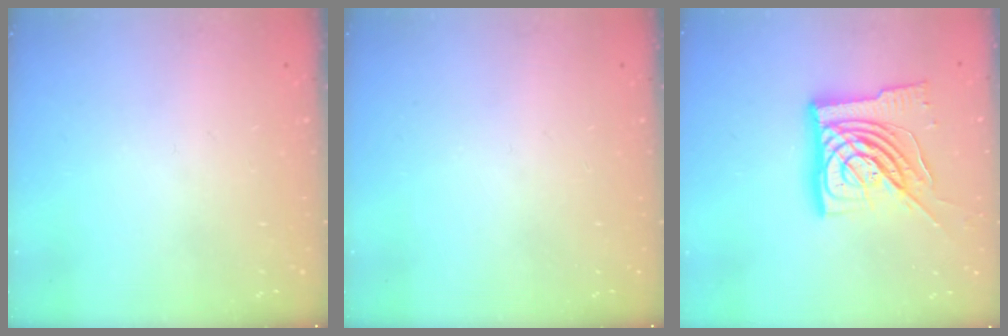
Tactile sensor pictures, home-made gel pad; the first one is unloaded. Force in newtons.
{"total": 0.0}
{"total": 18.2, "press": 18.1, "slide": 1.9}